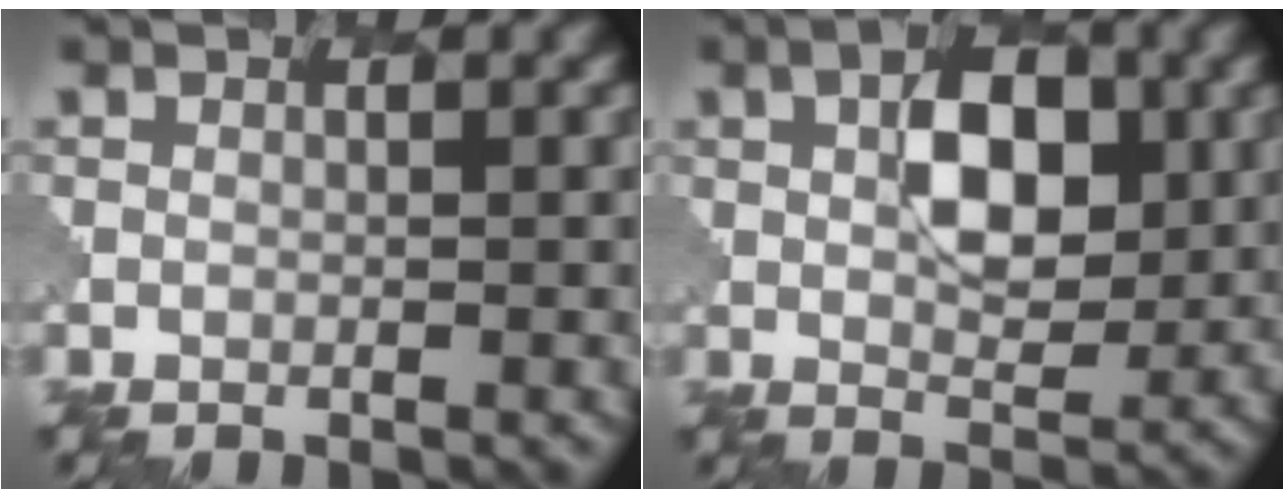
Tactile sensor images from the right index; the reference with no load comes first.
{"total": 5.9, "force": [1.4, 3.2, 4.7], "torque": [-0.066, 0.002, 0.021]}